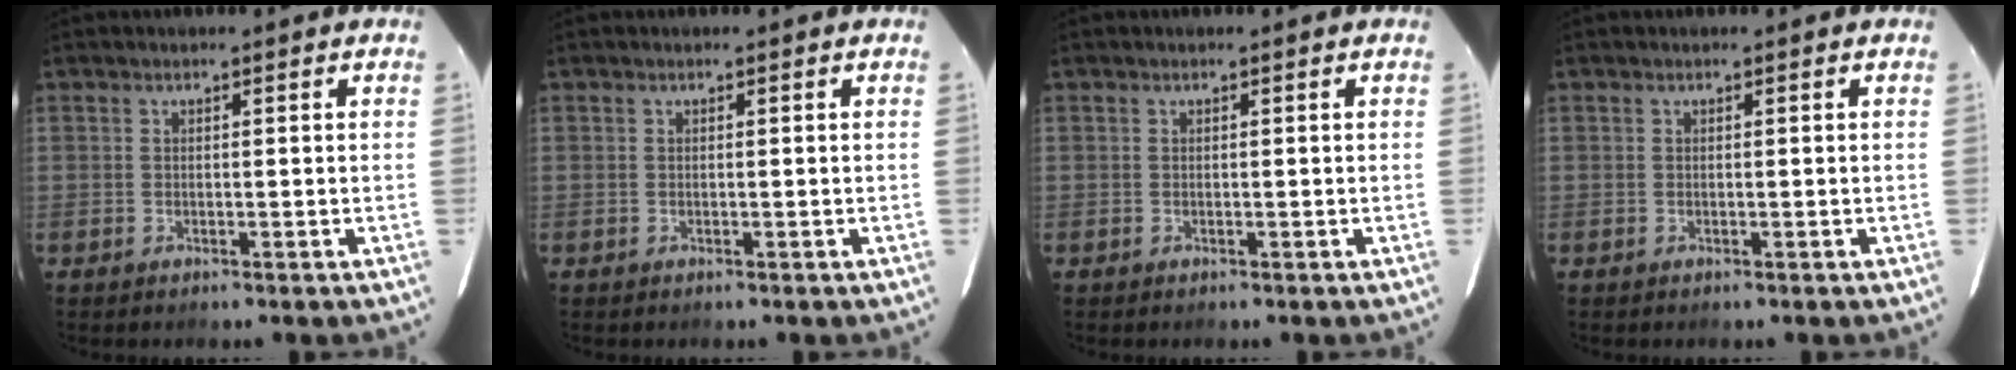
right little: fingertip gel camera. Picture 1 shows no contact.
{"total": 0.0}
{"total": 0.0}
{"total": 0.0}